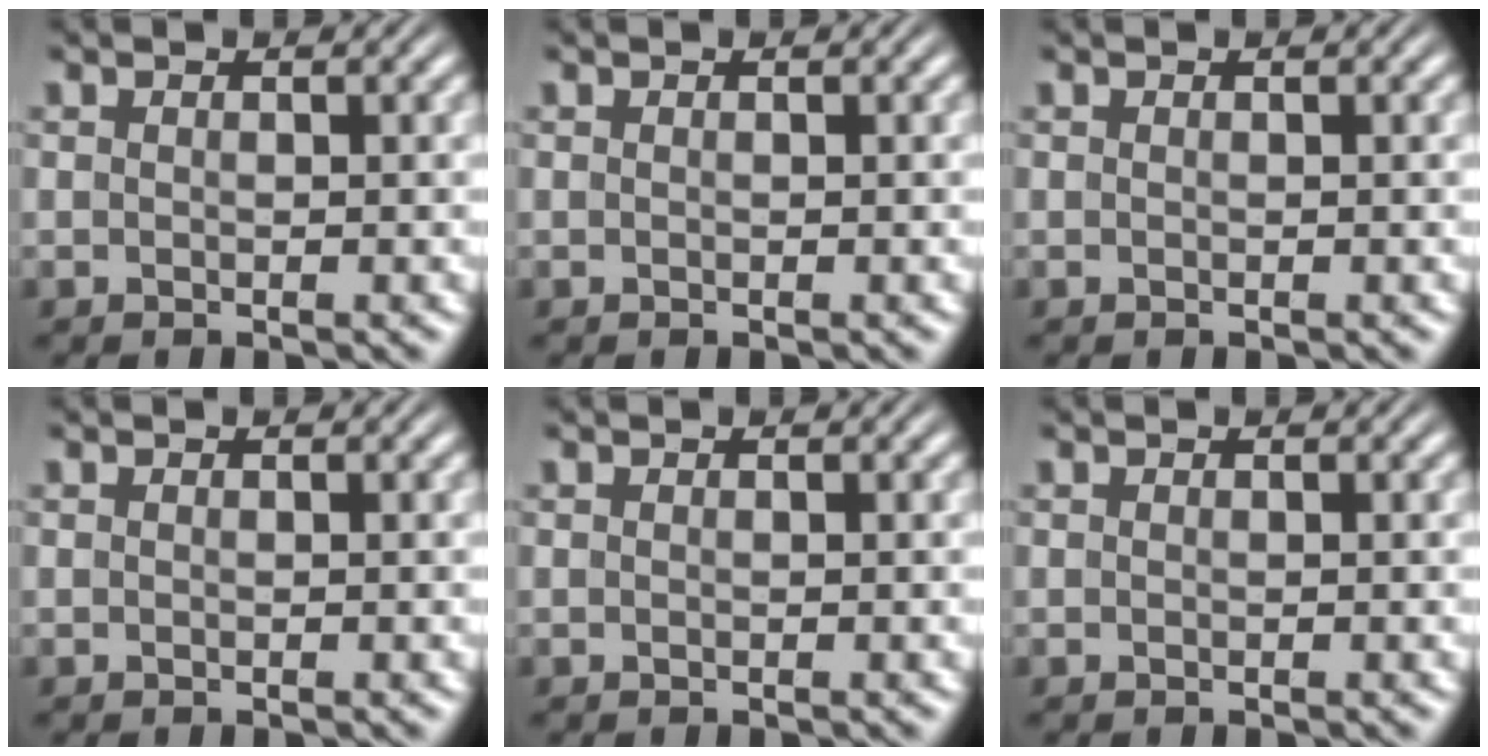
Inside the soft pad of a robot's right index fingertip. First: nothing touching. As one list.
[{"total": 0.0}, {"total": 0.0}, {"total": 0.0}, {"total": 0.0}, {"total": 0.0}]